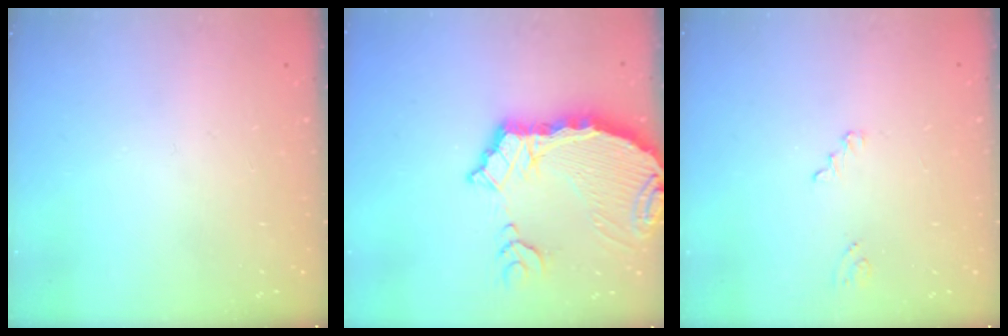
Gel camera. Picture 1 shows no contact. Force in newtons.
{"total": 11.4, "press": 11.3, "slide": 1.3}
{"total": 0.8, "press": 0.8, "slide": 0.0}